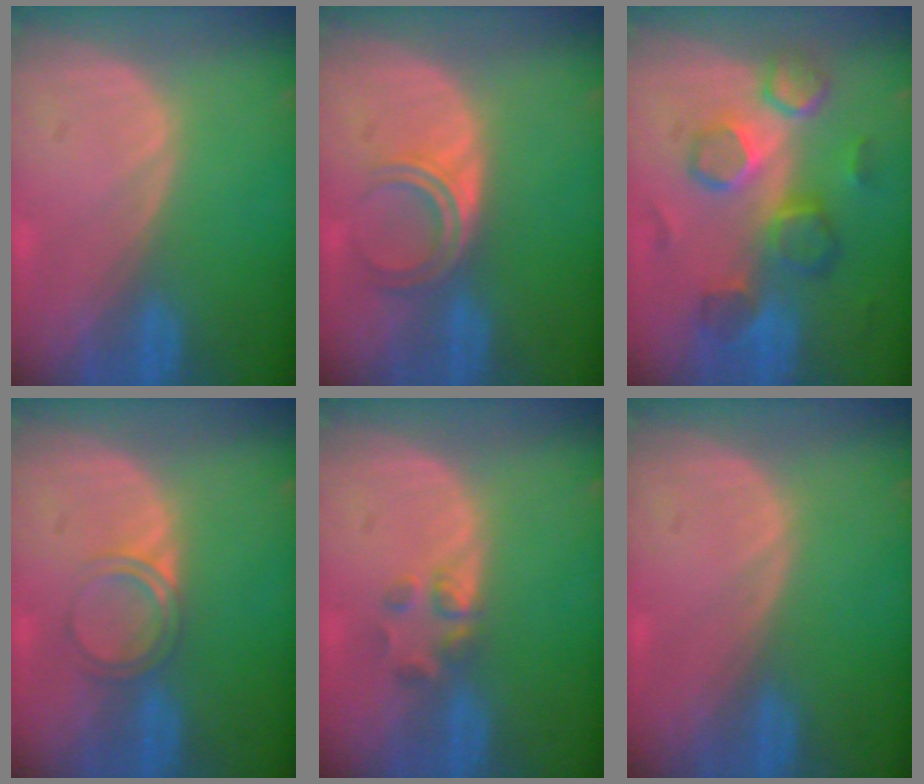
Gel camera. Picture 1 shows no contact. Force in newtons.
{"total": 4.9, "press": 4.0, "slide": 2.9}
{"total": 9.3, "press": 8.7, "slide": 3.2}
{"total": 3.0, "press": 3.0, "slide": 0.3}
{"total": 2.6, "press": 2.4, "slide": 0.9}
{"total": 0.0}